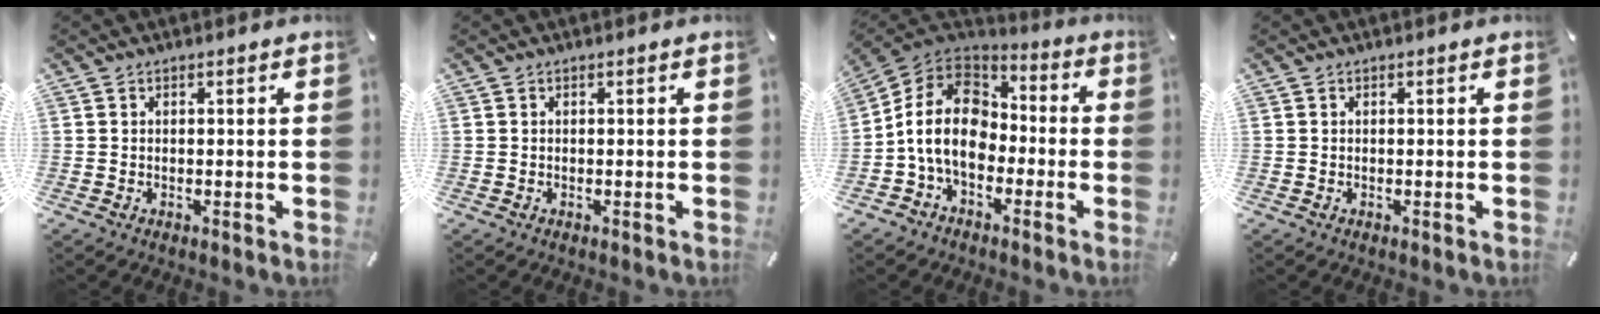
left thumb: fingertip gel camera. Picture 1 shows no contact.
{"total": 0.0}
{"total": 13.4, "force": [-3.5, 9.7, 8.6], "torque": [-0.192, 0.034, -0.070]}
{"total": 0.0}